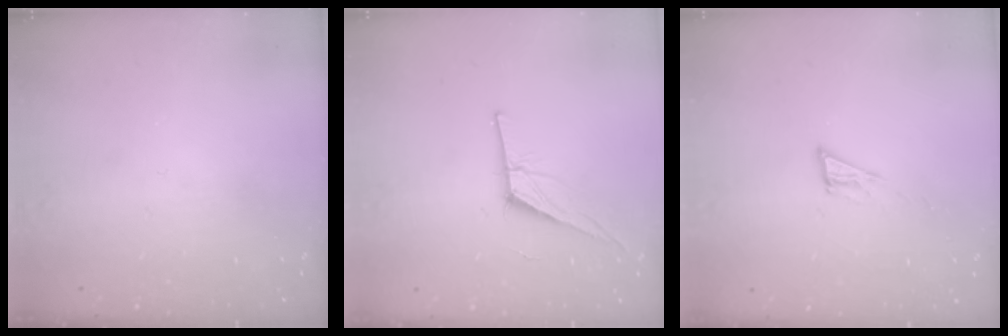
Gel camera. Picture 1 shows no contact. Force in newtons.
{"total": 10.8, "press": 10.4, "slide": 2.7}
{"total": 7.0, "press": 6.9, "slide": 0.9}